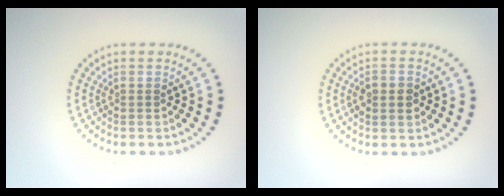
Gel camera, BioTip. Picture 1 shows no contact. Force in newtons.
{"total": 2.6, "press": 2.6, "slide": 0.2}